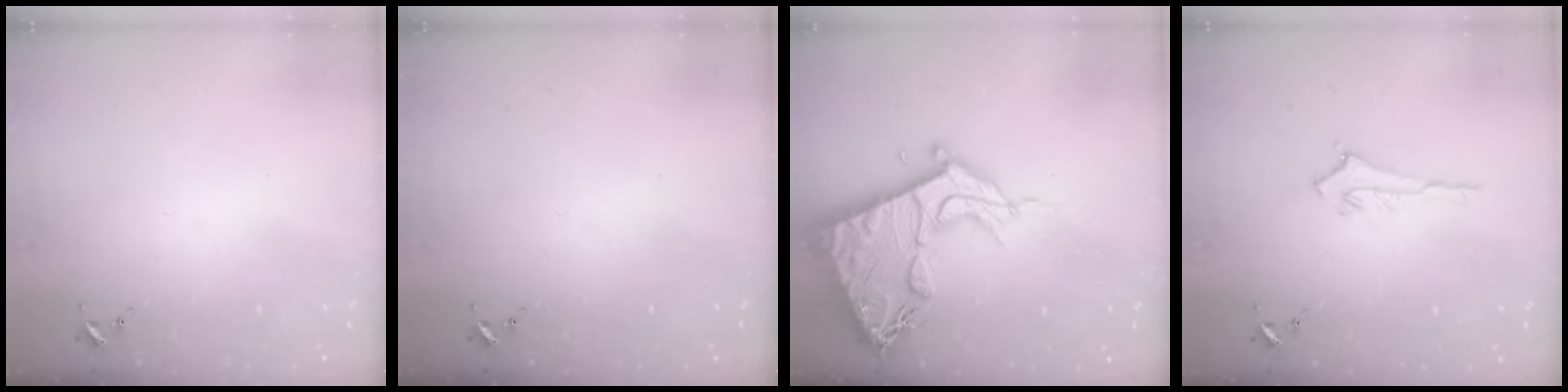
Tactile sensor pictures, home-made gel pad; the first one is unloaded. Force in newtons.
{"total": 0.0}
{"total": 19.5, "press": 19.4, "slide": 1.8}
{"total": 2.9, "press": 2.9, "slide": 0.3}